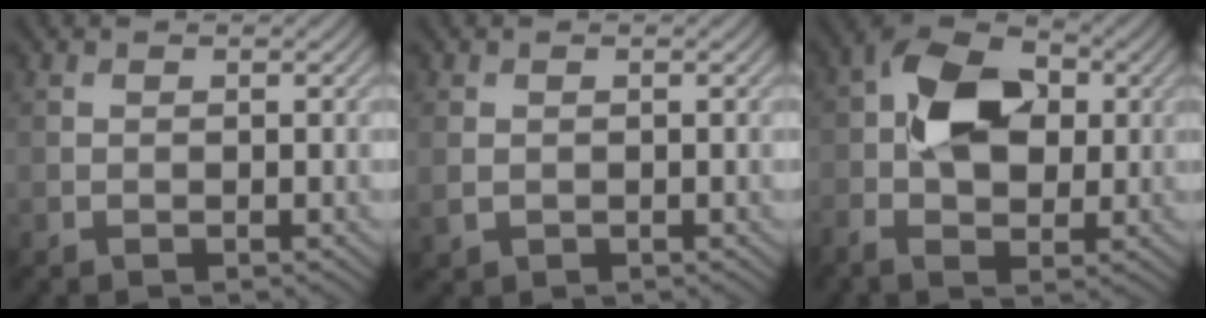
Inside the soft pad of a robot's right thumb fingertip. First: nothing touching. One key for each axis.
{"total": 1.6, "fx": -0.1, "fy": 1.4, "fz": 0.8, "tx": -0.025, "ty": -0.006, "tz": 0.002}
{"total": 10.1, "fx": 0.3, "fy": 6.3, "fz": 7.9, "tx": -0.161, "ty": 0.016, "tz": -0.008}